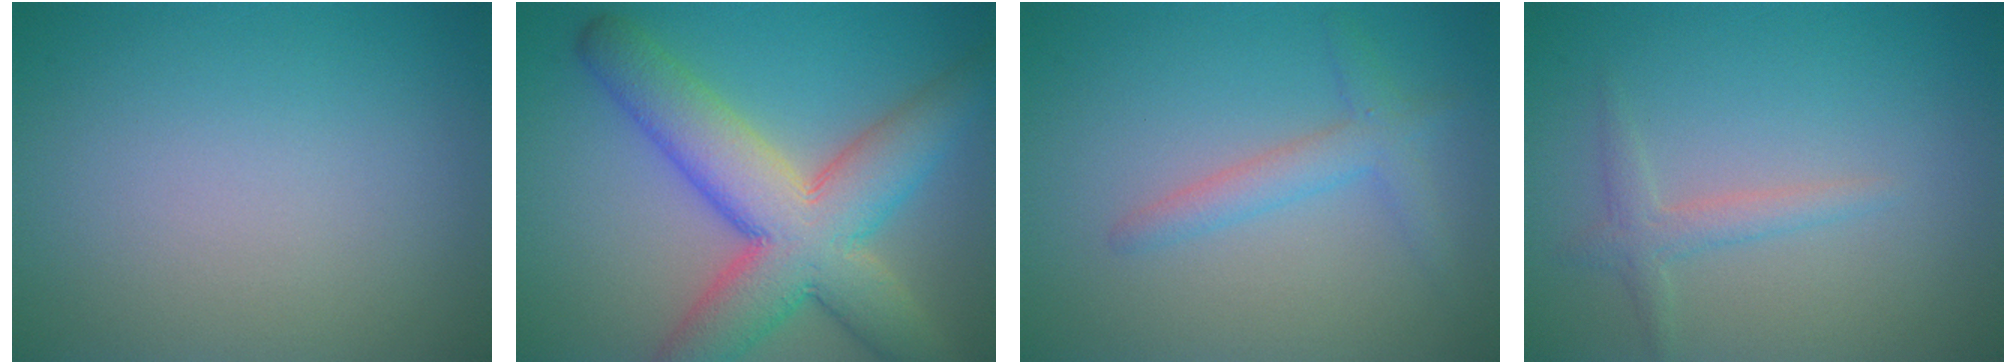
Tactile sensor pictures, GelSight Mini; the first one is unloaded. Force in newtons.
{"total": 10.2, "press": 10.2, "slide": 0.5}
{"total": 2.4, "press": 2.4, "slide": 0.1}
{"total": 1.6, "press": 1.6, "slide": 0.1}